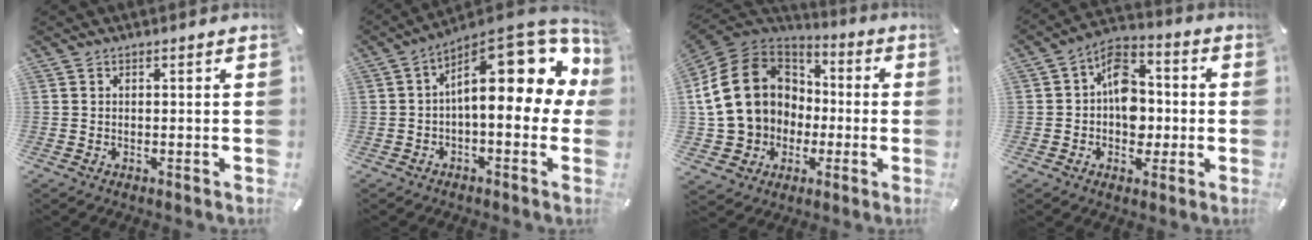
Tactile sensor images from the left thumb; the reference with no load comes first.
{"total": 19.2, "force": [6.1, 8.6, 16.1], "torque": [-0.215, -0.048, 0.104]}
{"total": 20.0, "force": [0.9, 17.5, 9.6], "torque": [-0.211, 0.011, 0.031]}
{"total": 11.0, "force": [-0.9, 8.8, 6.6], "torque": [-0.098, 0.015, -0.014]}